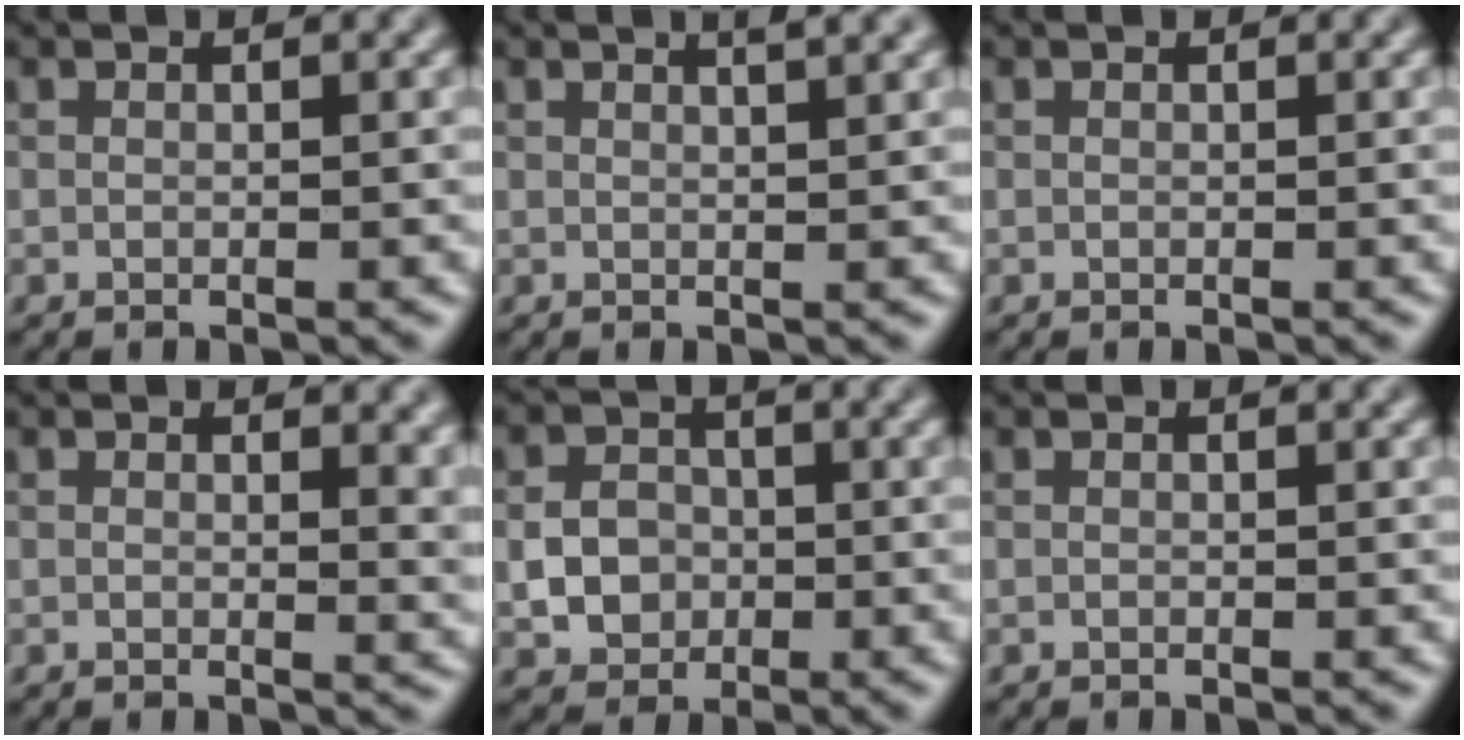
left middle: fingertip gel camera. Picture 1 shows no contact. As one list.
[{"total": 2.5, "force": [1.5, 0.9, 1.9], "torque": [-0.009, 0.009, 0.000]}, {"total": 0.0}, {"total": 3.4, "force": [0.7, 1.6, 2.9], "torque": [-0.024, -0.005, 0.011]}, {"total": 3.4, "force": [-0.7, 2.9, 1.7], "torque": [-0.027, 0.001, -0.014]}, {"total": 0.0}]